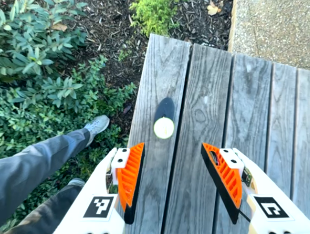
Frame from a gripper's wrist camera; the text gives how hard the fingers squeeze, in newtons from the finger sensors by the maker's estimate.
{"total": 0.0}